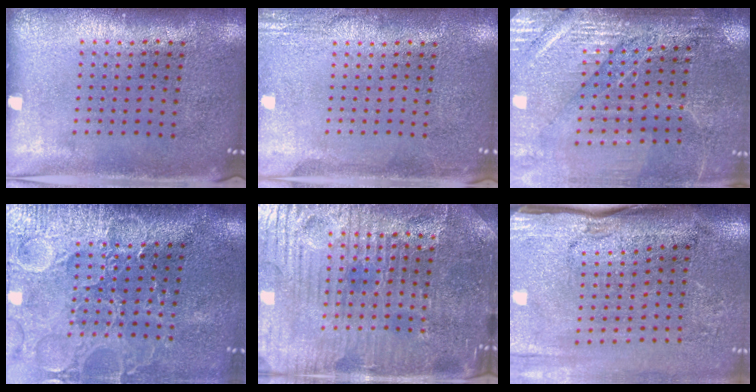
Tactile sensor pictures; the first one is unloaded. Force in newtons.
{"total": 2.4, "press": 2.4, "slide": 0.3}
{"total": 3.2, "press": 3.2, "slide": 0.2}
{"total": 4.3, "press": 3.8, "slide": 1.9}
{"total": 4.8, "press": 4.7, "slide": 1.2}
{"total": 4.4, "press": 3.7, "slide": 2.3}